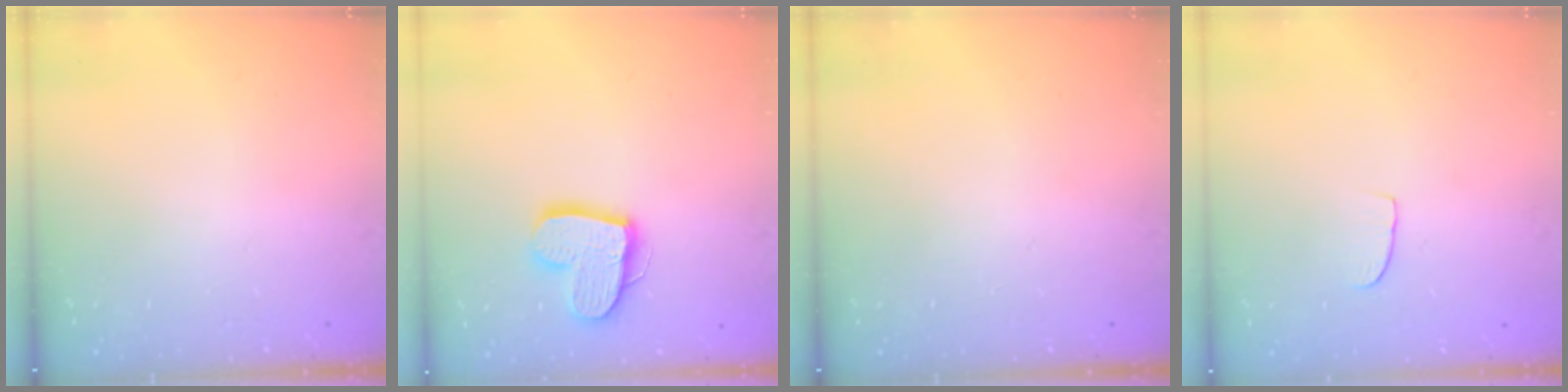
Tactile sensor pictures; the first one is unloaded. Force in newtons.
{"total": 14.4, "press": 14.3, "slide": 1.3}
{"total": 0.0}
{"total": 3.2, "press": 3.1, "slide": 0.3}